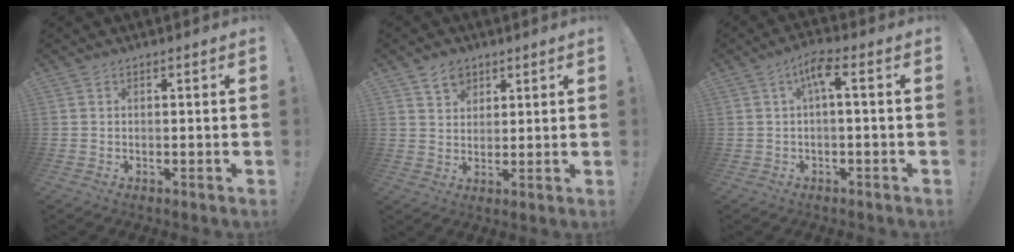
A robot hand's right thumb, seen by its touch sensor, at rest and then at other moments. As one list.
[{"total": 5.8, "force": [3.8, 4.2, 1.1], "torque": [-0.008, -0.022, 0.070]}, {"total": 6.0, "force": [0.8, 1.3, 5.7], "torque": [-0.102, 0.003, 0.012]}]